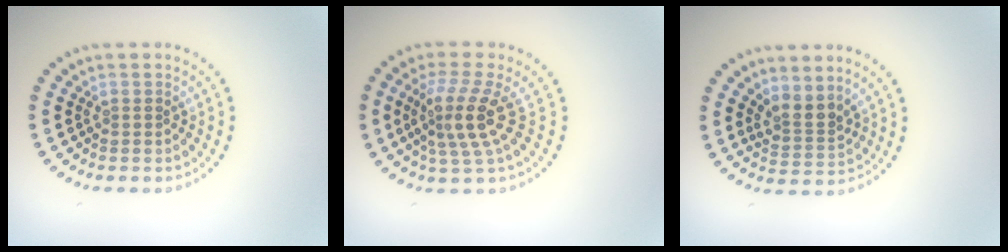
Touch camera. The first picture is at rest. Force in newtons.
{"total": 4.1, "press": 3.1, "slide": 2.6}
{"total": 2.5, "press": 1.8, "slide": 1.8}